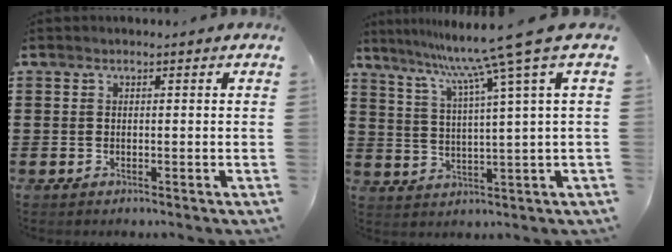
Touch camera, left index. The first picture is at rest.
{"total": 9.4, "force": [6.2, -2.5, 6.6], "torque": [-0.149, -0.037, 0.092]}